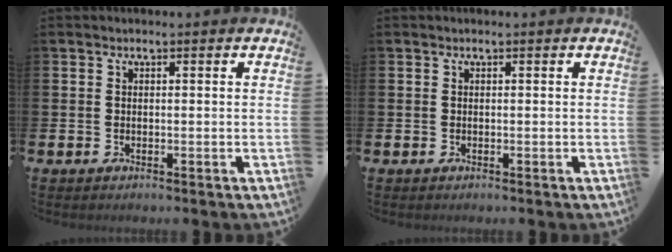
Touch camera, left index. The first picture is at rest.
{"total": 0.0}